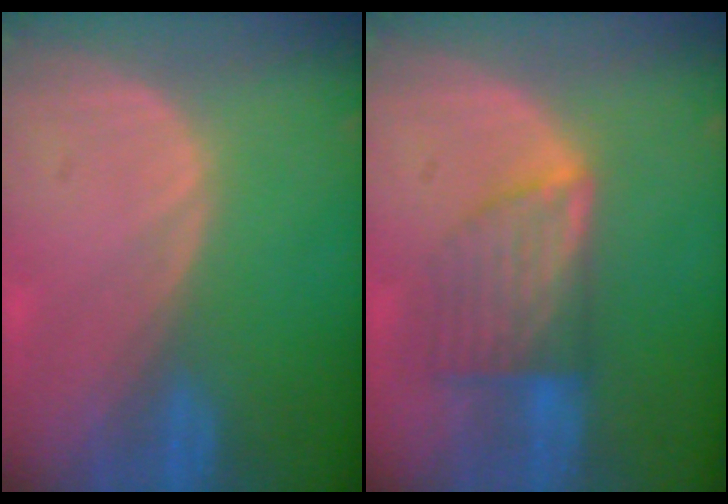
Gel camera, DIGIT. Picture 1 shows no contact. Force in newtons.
{"total": 7.2, "press": 6.4, "slide": 3.4}